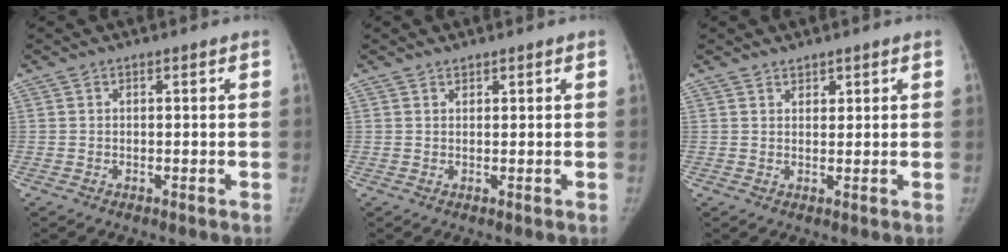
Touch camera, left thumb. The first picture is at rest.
{"total": 0.7, "force": [0.7, 0.3, 0.1], "torque": [0.003, -0.006, 0.011]}
{"total": 1.7, "force": [1.4, 0.9, 0.4], "torque": [0.009, -0.008, 0.020]}